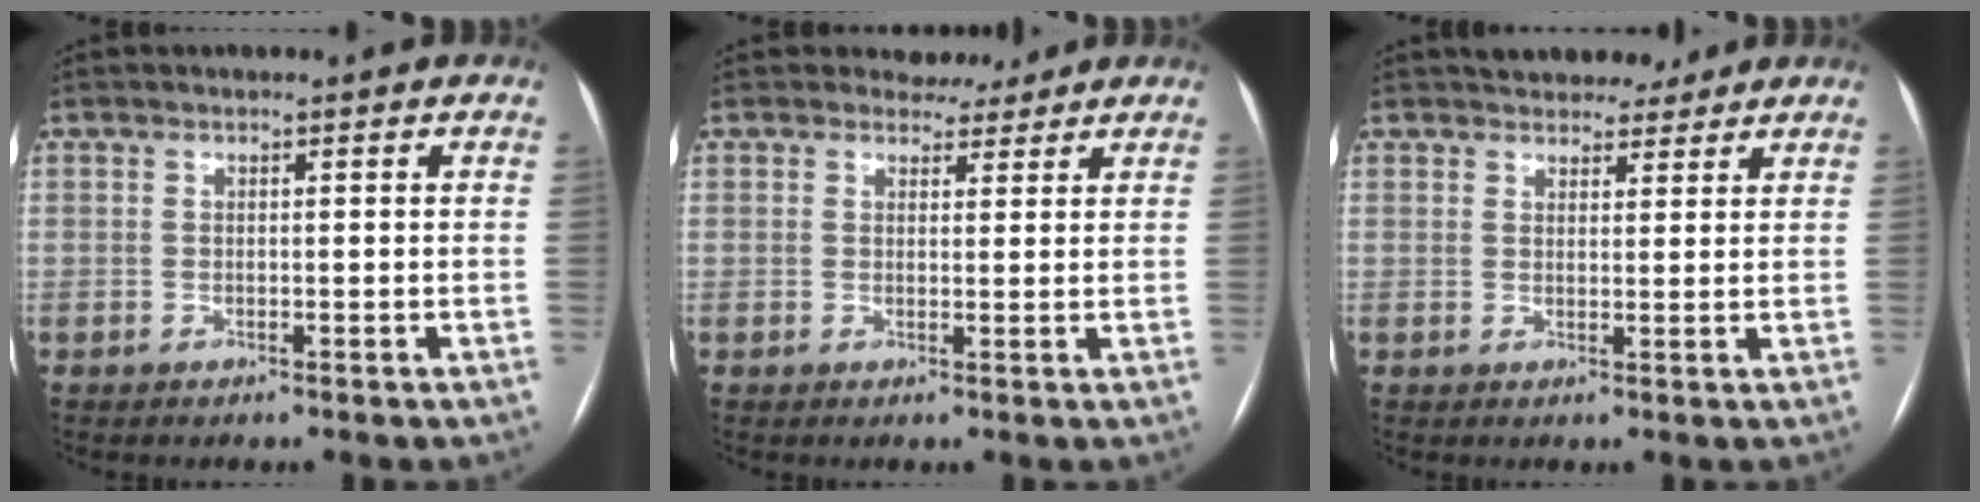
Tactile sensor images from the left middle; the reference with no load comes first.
{"total": 2.9, "force": [2.6, 1.3, 0.0], "torque": [0.003, 0.000, 0.032]}
{"total": 7.3, "force": [6.4, 2.8, 1.9], "torque": [-0.014, 0.011, 0.085]}